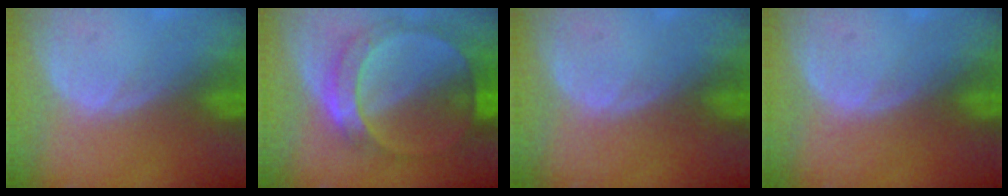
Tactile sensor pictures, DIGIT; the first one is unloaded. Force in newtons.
{"total": 8.5, "press": 7.7, "slide": 3.5}
{"total": 0.0}
{"total": 0.0}